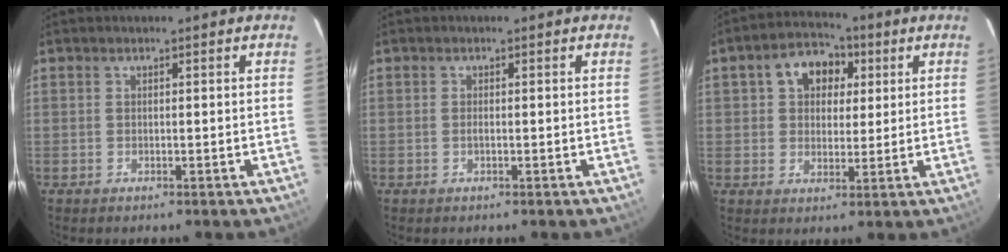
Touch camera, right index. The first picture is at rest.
{"total": 0.6, "force": [-0.2, 0.1, 0.6], "torque": [-0.011, 0.000, -0.005]}
{"total": 8.9, "force": [2.9, 6.7, 5.1], "torque": [-0.091, 0.031, 0.047]}